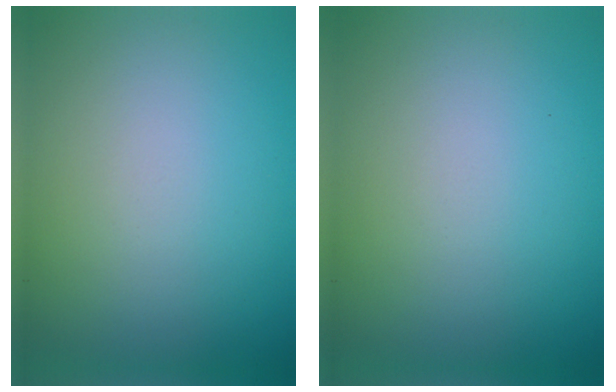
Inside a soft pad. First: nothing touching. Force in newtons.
{"total": 0.0}